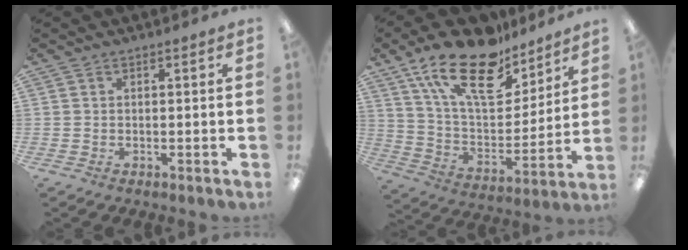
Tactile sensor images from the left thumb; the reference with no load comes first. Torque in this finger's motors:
{"motor_torque": [0.78, 0.72, 1.55, -1.22, 0.50]}